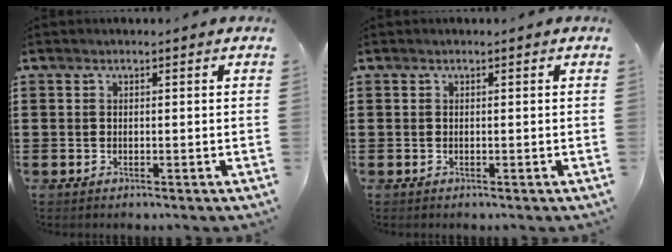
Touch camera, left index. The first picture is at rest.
{"total": 0.0}